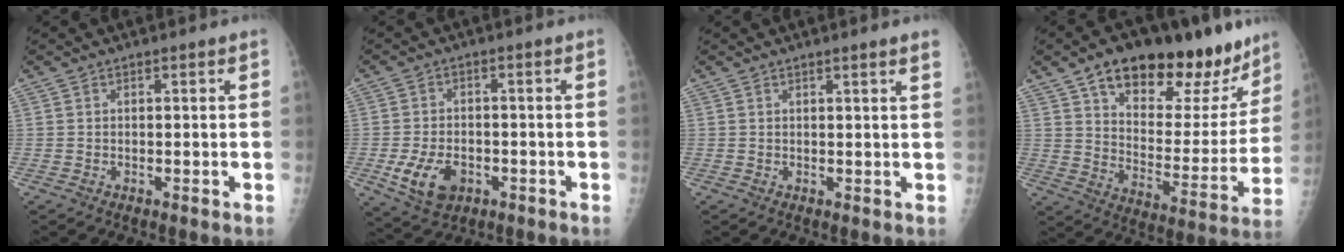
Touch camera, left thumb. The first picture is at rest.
{"total": 8.1, "force": [-2.8, 5.4, 5.3], "torque": [-0.090, 0.006, -0.039]}
{"total": 2.3, "force": [1.8, -0.4, 1.5], "torque": [-0.019, -0.005, 0.020]}
{"total": 25.5, "force": [17.0, 11.6, 15.1], "torque": [-0.166, -0.055, 0.258]}